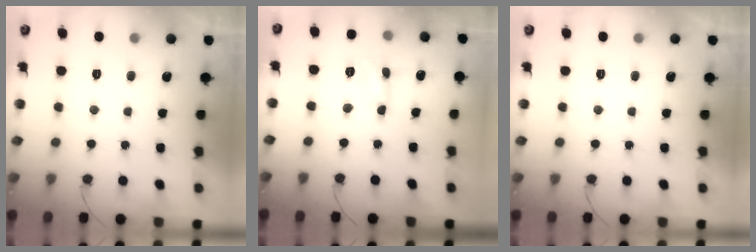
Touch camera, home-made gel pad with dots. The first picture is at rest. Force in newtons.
{"total": 2.0, "press": 2.0, "slide": 0.2}
{"total": 0.0}